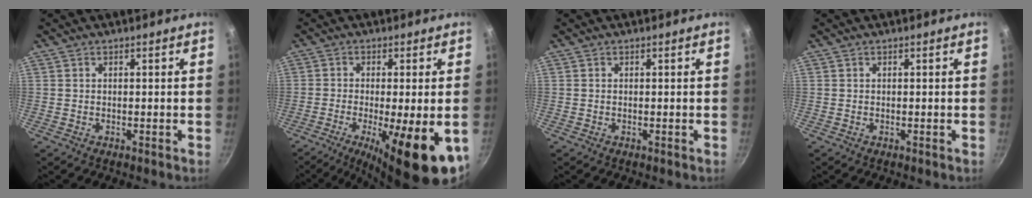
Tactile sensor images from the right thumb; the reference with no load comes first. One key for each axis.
{"total": 16.7, "fx": -5.8, "fy": 4.3, "fz": 15.1, "tx": -0.227, "ty": -0.013, "tz": -0.079}
{"total": 0.0}
{"total": 0.0}